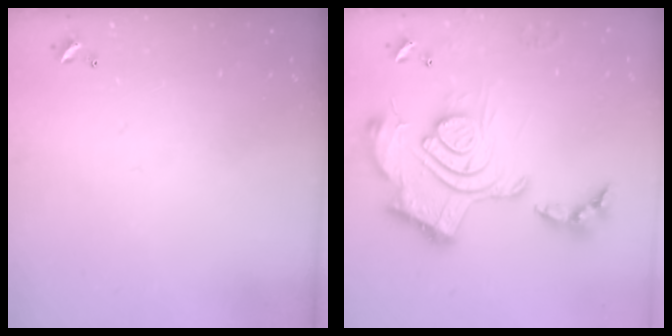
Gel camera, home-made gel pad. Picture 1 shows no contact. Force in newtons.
{"total": 2.5, "press": 1.9, "slide": 1.7}